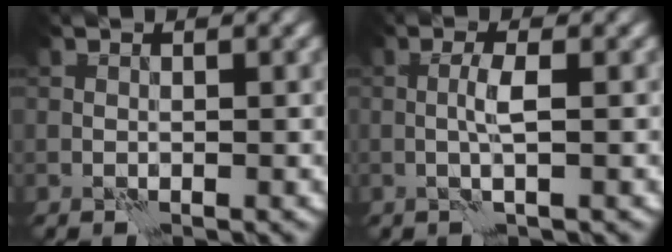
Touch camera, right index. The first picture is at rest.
{"total": 1.7, "force": [-0.1, -0.2, 1.7], "torque": [-0.037, 0.005, -0.004]}